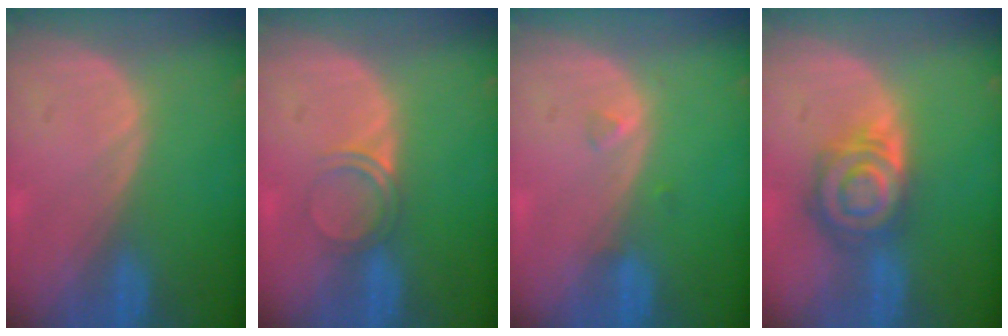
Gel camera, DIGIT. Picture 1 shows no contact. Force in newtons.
{"total": 2.9, "press": 2.6, "slide": 1.1}
{"total": 1.0, "press": 1.0, "slide": 0.2}
{"total": 8.1, "press": 7.1, "slide": 3.9}